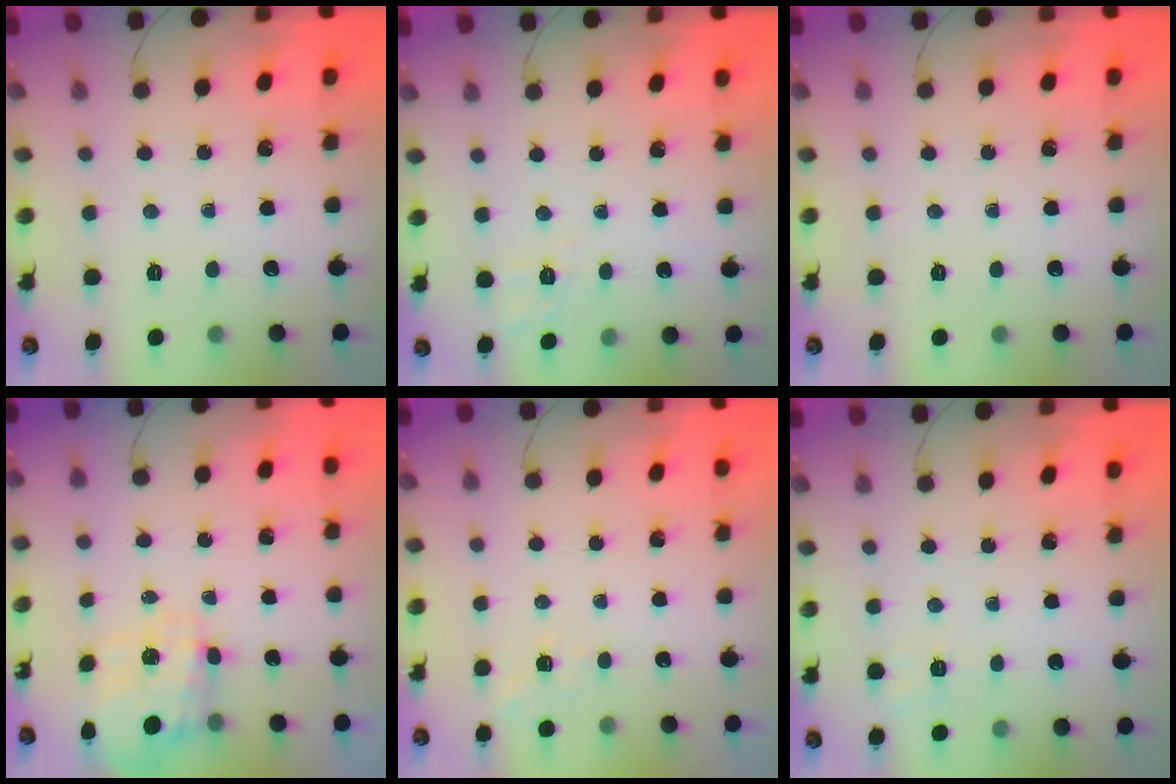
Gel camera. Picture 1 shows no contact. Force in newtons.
{"total": 1.9, "press": 0.7, "slide": 1.7}
{"total": 0.0}
{"total": 3.4, "press": 3.2, "slide": 1.1}
{"total": 5.8, "press": 5.6, "slide": 1.6}
{"total": 2.8, "press": 2.2, "slide": 1.8}